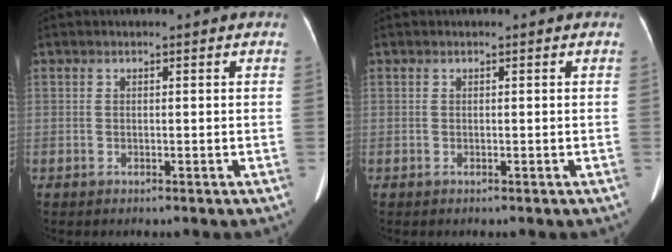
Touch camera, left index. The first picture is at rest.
{"total": 0.0}